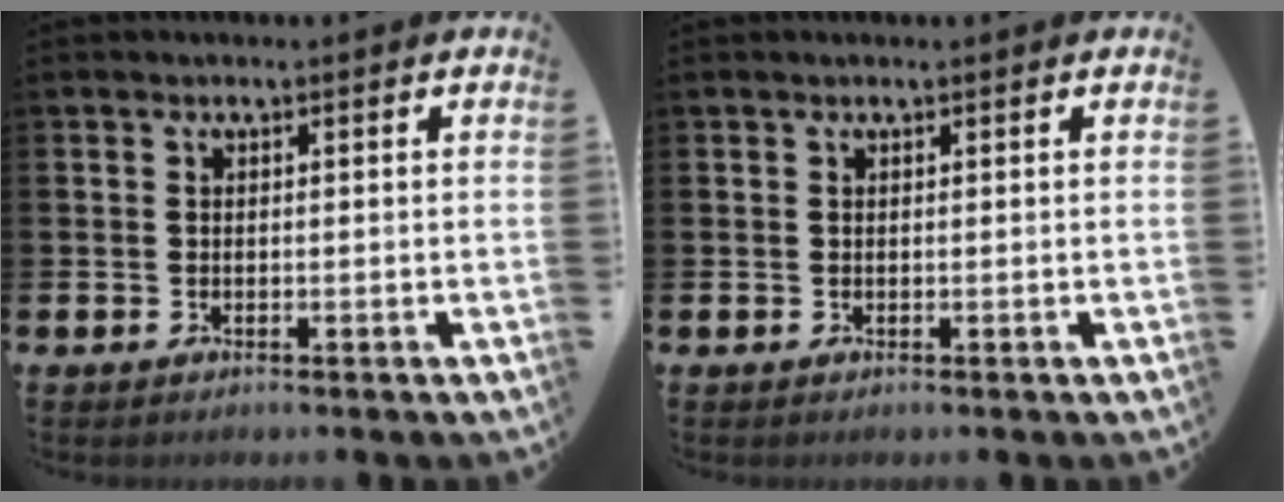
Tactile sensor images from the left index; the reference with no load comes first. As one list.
[{"total": 0.0}]